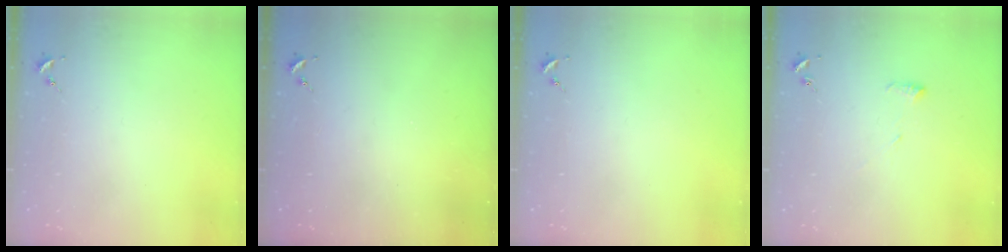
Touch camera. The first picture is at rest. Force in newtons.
{"total": 0.0}
{"total": 0.0}
{"total": 6.2, "press": 6.1, "slide": 0.9}